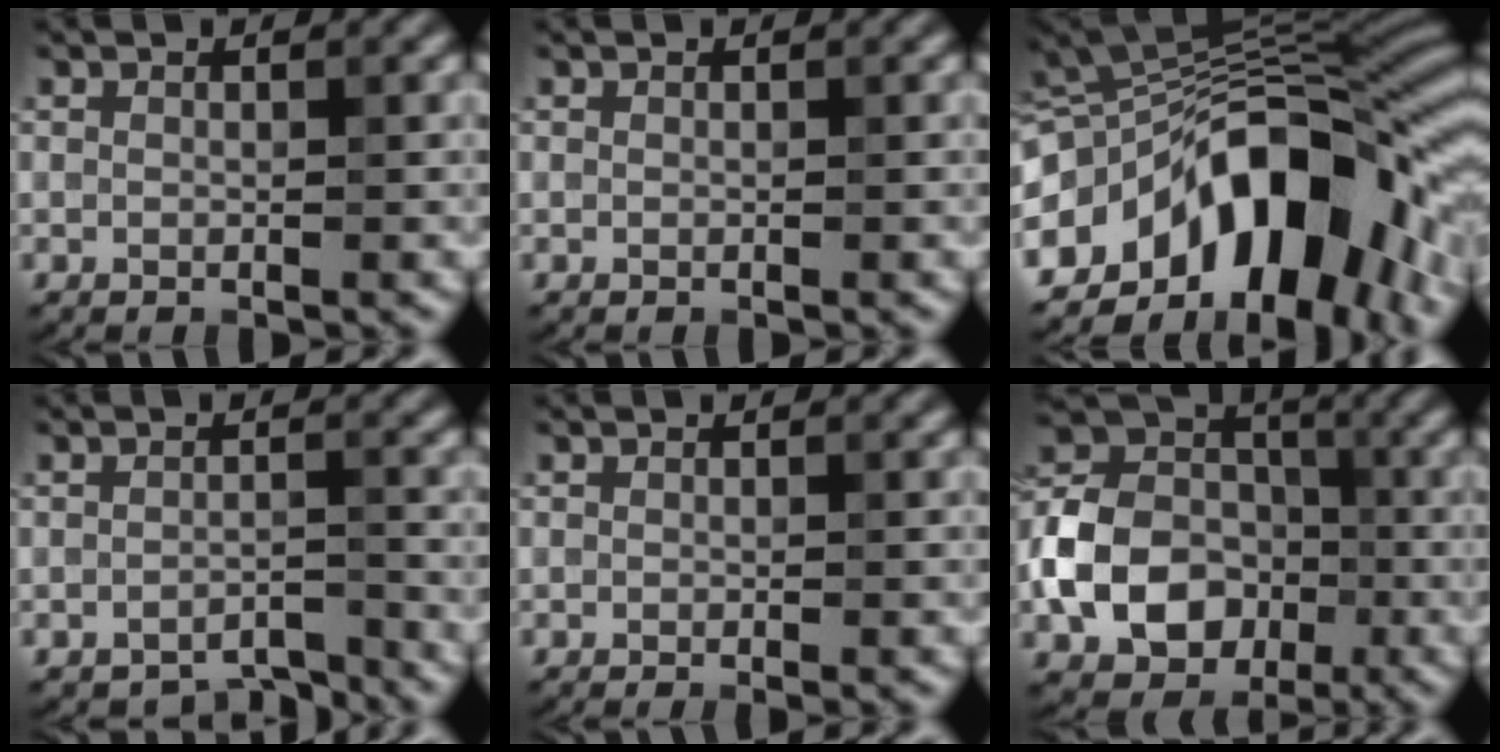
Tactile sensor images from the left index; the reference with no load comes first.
{"total": 0.0}
{"total": 15.9, "force": [-5.3, 8.8, 12.1], "torque": [-0.161, 0.018, -0.094]}
{"total": 3.0, "force": [-2.9, 0.6, 0.6], "torque": [-0.006, 0.000, -0.045]}
{"total": 1.0, "force": [-0.4, 0.3, 0.8], "torque": [-0.008, -0.010, -0.009]}
{"total": 8.9, "force": [-2.6, 6.8, 5.0], "torque": [-0.092, 0.000, -0.058]}